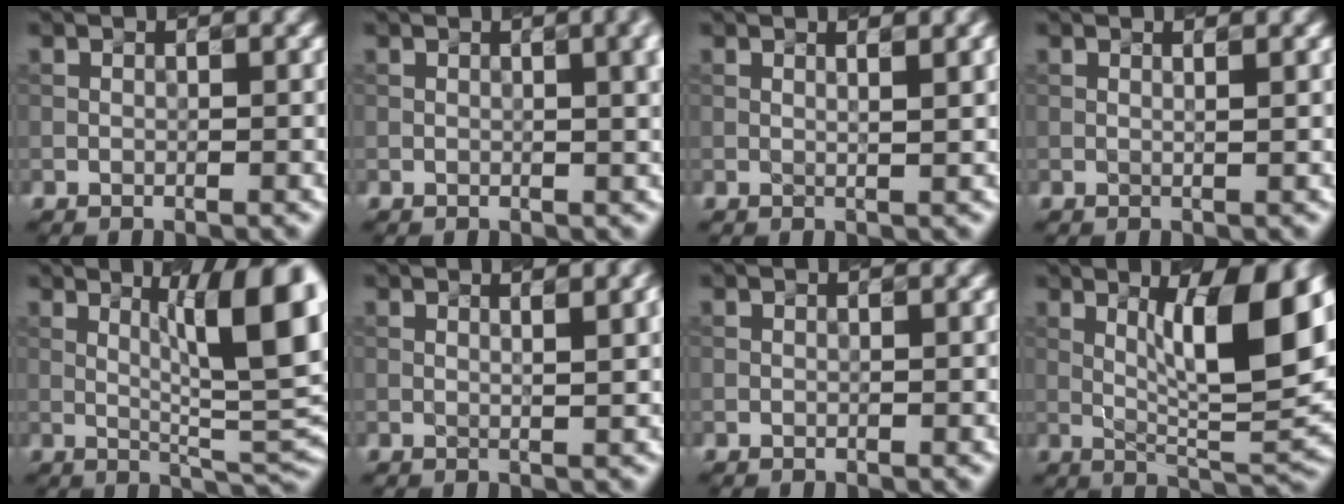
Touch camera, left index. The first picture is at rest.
{"total": 4.3, "force": [1.2, 1.7, 3.8], "torque": [-0.031, 0.012, 0.013]}
{"total": 2.9, "force": [1.3, 0.9, 2.4], "torque": [-0.021, 0.001, 0.007]}
{"total": 1.0, "force": [0.6, 0.3, 0.8], "torque": [-0.007, -0.002, 0.001]}
{"total": 10.7, "force": [2.8, 2.4, 10.0], "torque": [-0.126, 0.004, 0.046]}
{"total": 3.7, "force": [1.6, 1.3, 3.1], "torque": [-0.023, 0.006, 0.010]}
{"total": 0.0}
{"total": 9.4, "force": [2.5, 1.9, 8.9], "torque": [-0.129, -0.008, 0.048]}